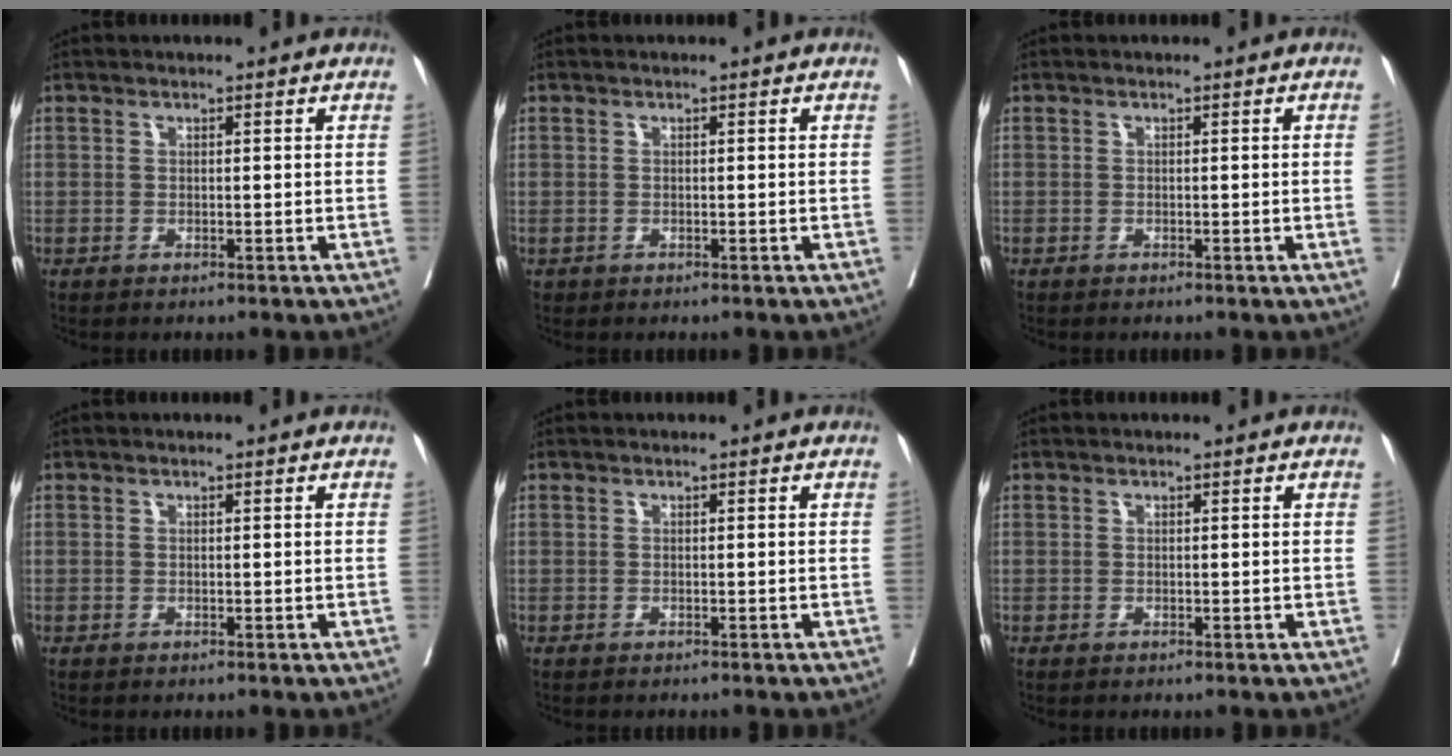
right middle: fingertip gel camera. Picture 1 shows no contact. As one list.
[{"total": 0.0}, {"total": 0.6, "force": [-0.1, -0.3, 0.5], "torque": [-0.002, 0.001, -0.001]}, {"total": 0.0}, {"total": 1.8, "force": [-1.7, 0.3, 0.7], "torque": [-0.010, -0.002, -0.020]}, {"total": 0.0}]